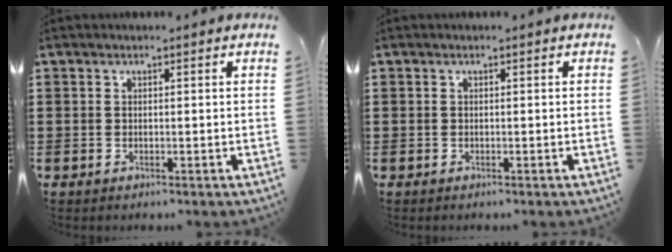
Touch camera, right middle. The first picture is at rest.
{"total": 0.0}